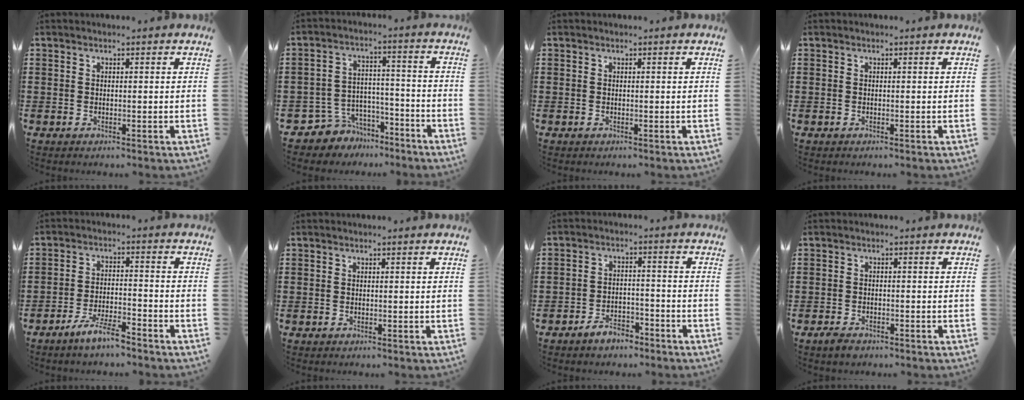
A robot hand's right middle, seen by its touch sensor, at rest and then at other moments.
{"total": 5.6, "force": [-5.0, 2.6, -0.1], "torque": [-0.015, 0.013, -0.103]}
{"total": 0.0}
{"total": 0.0}
{"total": 5.6, "force": [-4.6, 0.8, 3.0], "torque": [-0.061, 0.001, -0.088]}
{"total": 0.0}
{"total": 4.1, "force": [-3.7, 1.4, 0.9], "torque": [-0.016, 0.011, -0.074]}
{"total": 1.3, "force": [-1.1, 0.5, 0.6], "torque": [-0.022, -0.006, -0.023]}